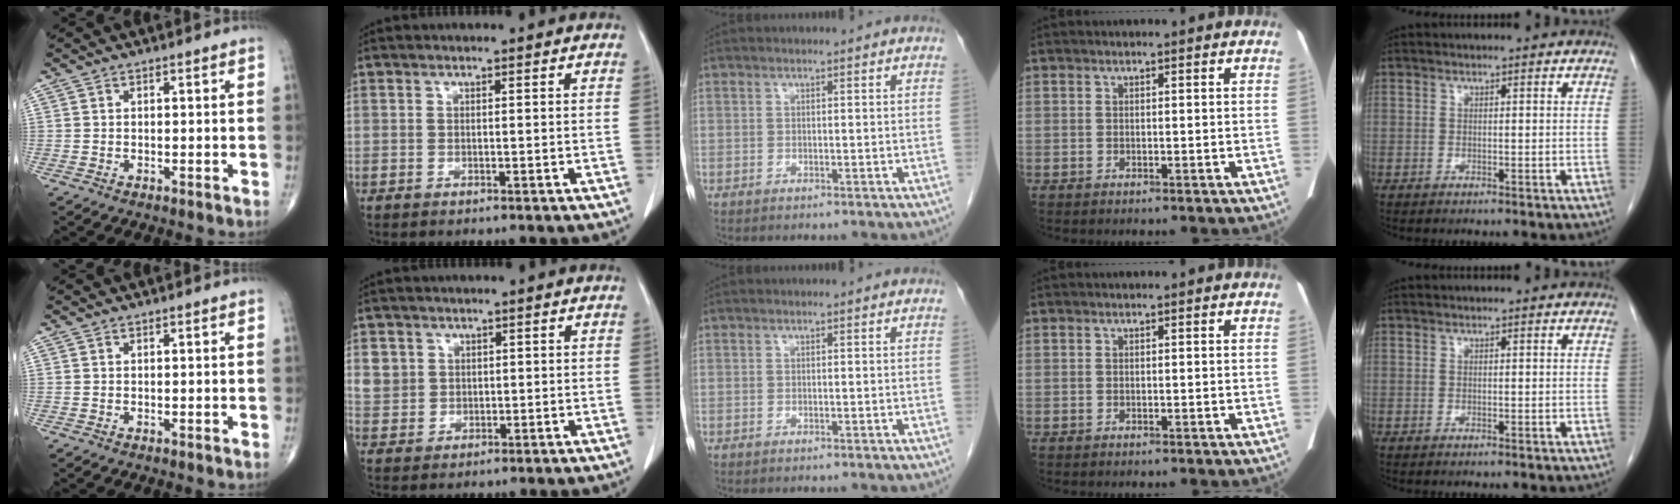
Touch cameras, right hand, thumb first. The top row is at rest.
{"index": {"total": 4.4, "force": [1.6, 4.0, 0.5], "torque": [-0.004, 0.006, 0.040]}}